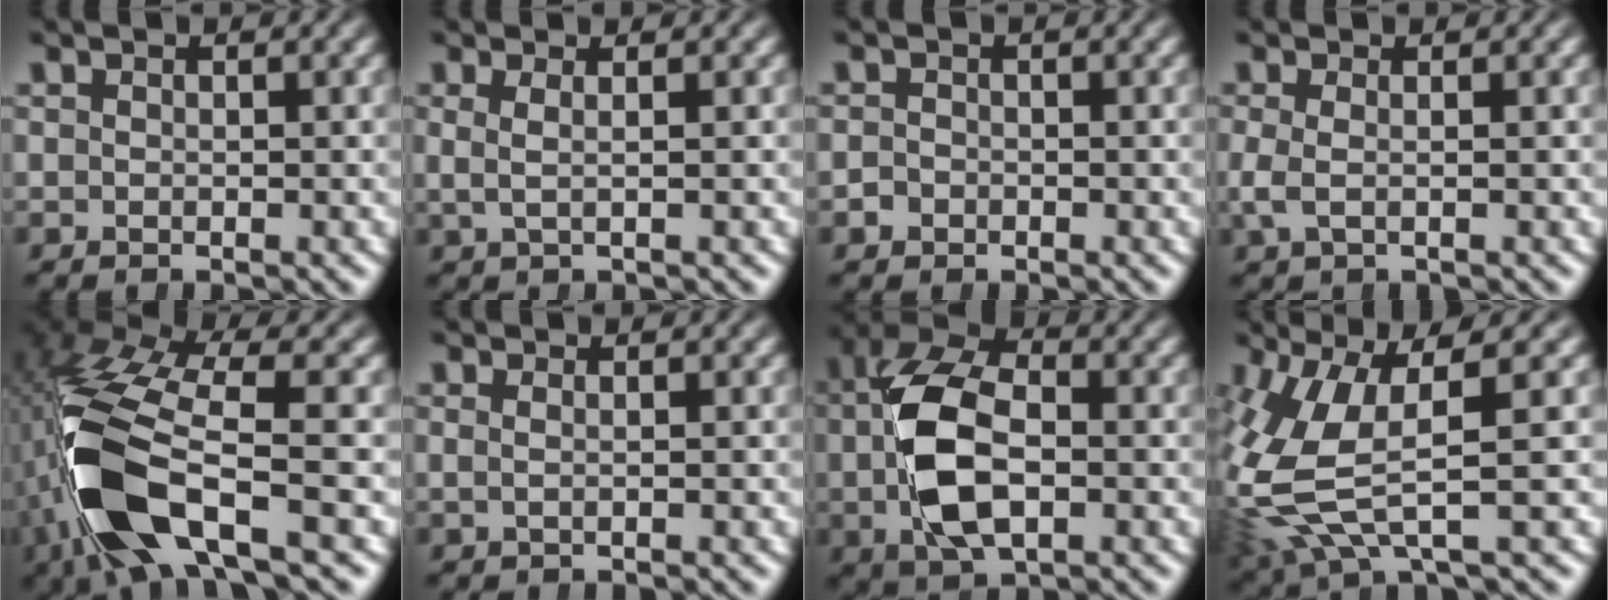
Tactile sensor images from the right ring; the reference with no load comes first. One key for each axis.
{"total": 1.7, "fx": 0.8, "fy": 0.3, "fz": 1.5, "tx": -0.028, "ty": 0.007, "tz": 0.013}
{"total": 0.9, "fx": -0.7, "fy": 0.6, "fz": -0.1, "tx": 0.000, "ty": -0.008, "tz": -0.010}
{"total": 1.4, "fx": -0.1, "fy": 0.5, "fz": 1.3, "tx": -0.038, "ty": -0.006, "tz": 0.005}
{"total": 11.4, "fx": -1.0, "fy": 5.7, "fz": 9.8, "tx": -0.222, "ty": -0.020, "tz": -0.007}
{"total": 0.9, "fx": 0.3, "fy": -0.8, "fz": 0.4, "tx": -0.005, "ty": 0.001, "tz": 0.008}
{"total": 9.7, "fx": 0.4, "fy": 5.9, "fz": 7.6, "tx": -0.158, "ty": -0.007, "tz": 0.009}
{"total": 7.3, "fx": -0.3, "fy": 4.0, "fz": 6.1, "tx": -0.148, "ty": -0.015, "tz": 0.008}